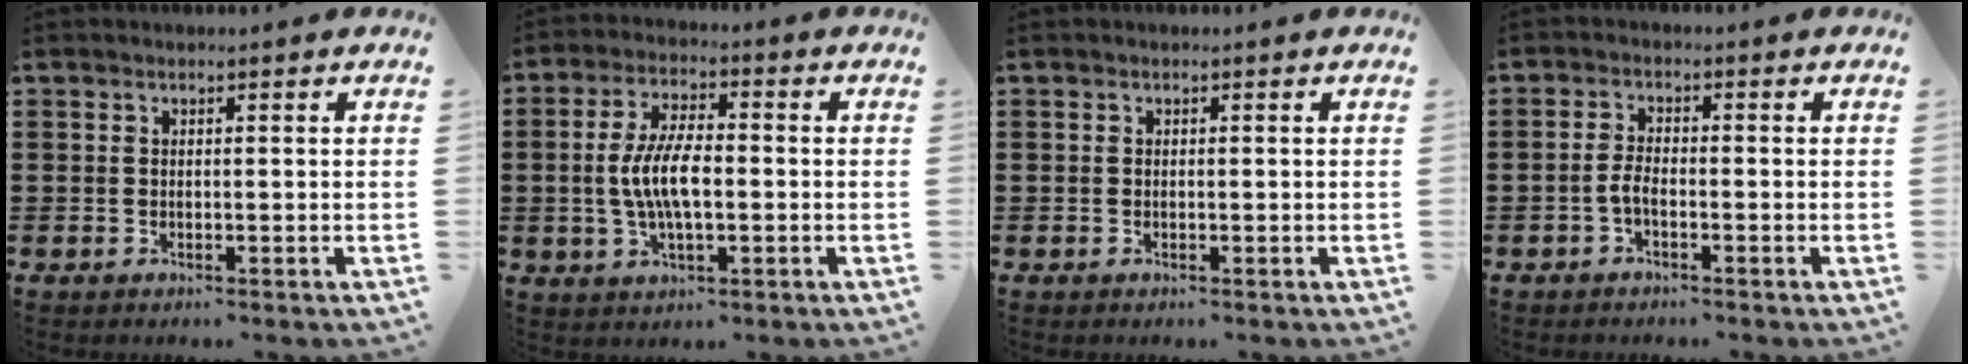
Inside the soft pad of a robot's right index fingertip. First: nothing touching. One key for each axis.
{"total": 7.9, "fx": -0.7, "fy": 3.1, "fz": 7.2, "tx": -0.163, "ty": -0.006, "tz": -0.022}
{"total": 0.0}
{"total": 2.4, "fx": -1.1, "fy": 0.7, "fz": 2.0, "tx": -0.051, "ty": -0.003, "tz": -0.026}